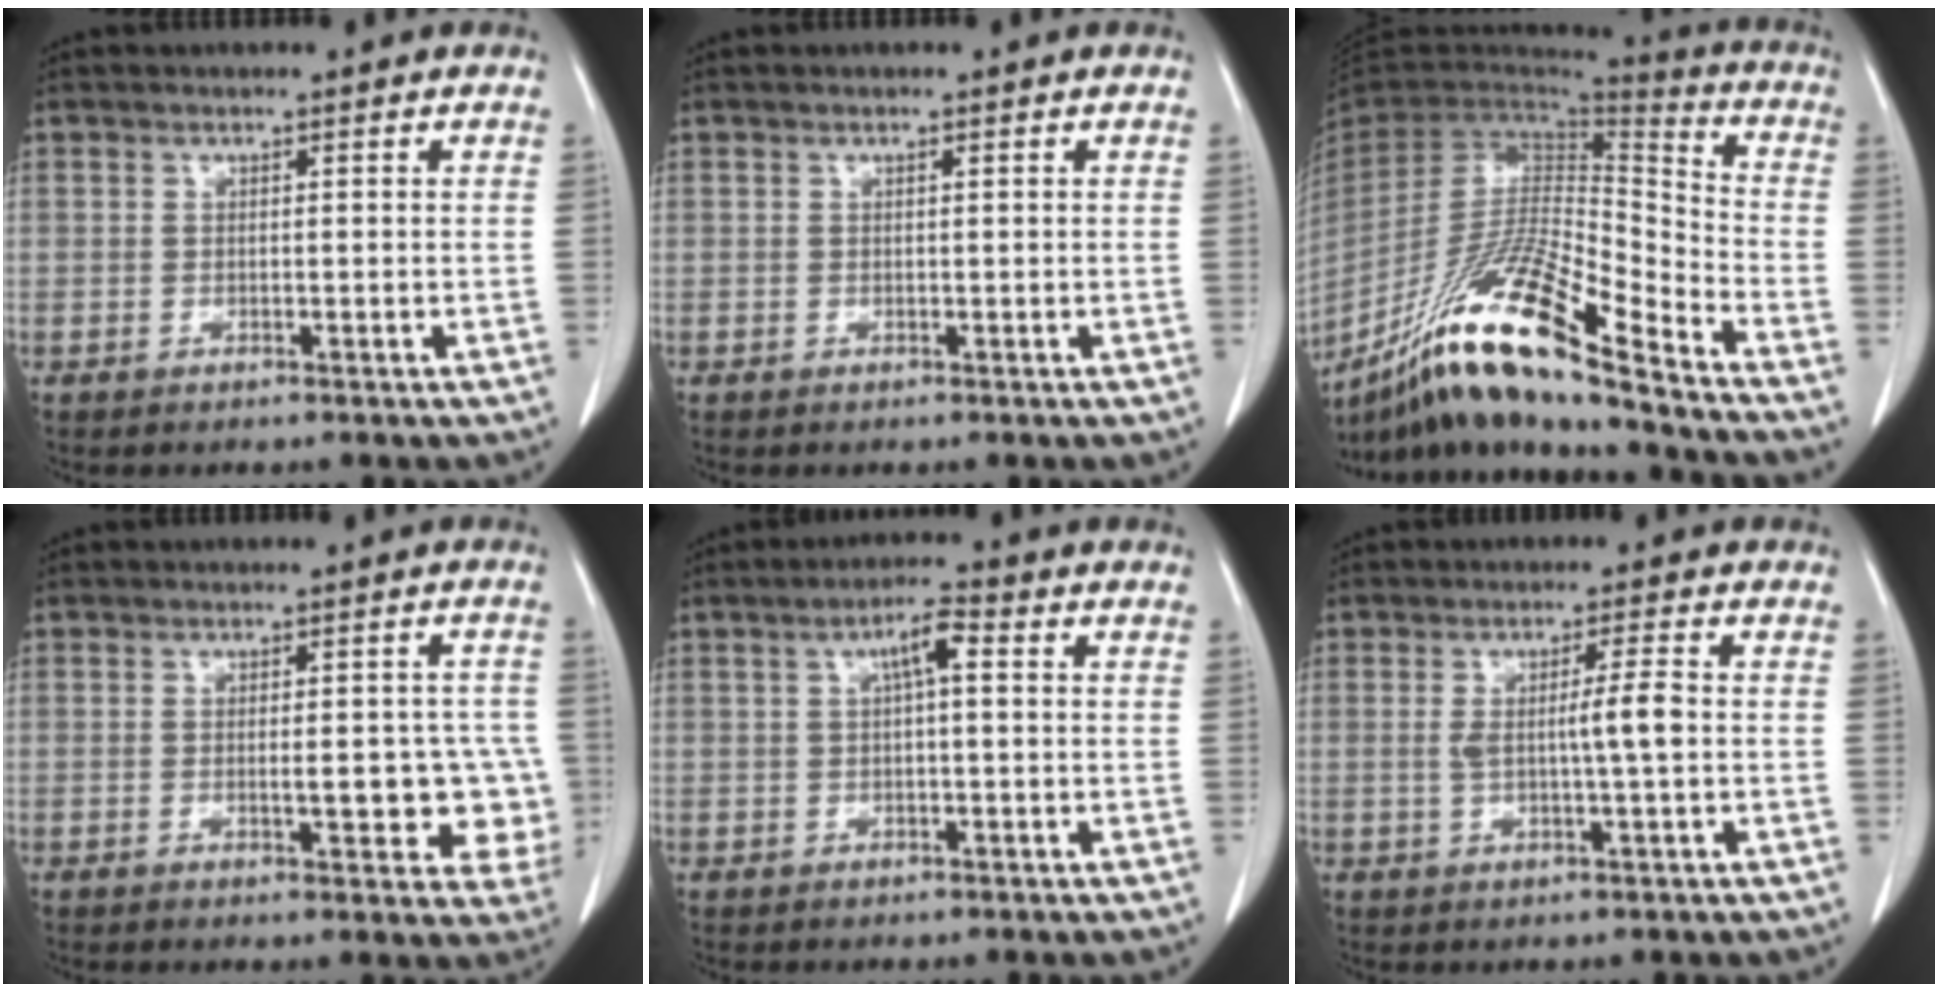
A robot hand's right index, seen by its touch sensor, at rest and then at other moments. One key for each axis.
{"total": 0.0}
{"total": 20.9, "fx": -14.8, "fy": 1.0, "fz": 14.7, "tx": -0.295, "ty": -0.033, "tz": -0.277}
{"total": 8.0, "fx": -1.4, "fy": 2.9, "fz": 7.3, "tx": -0.077, "ty": 0.008, "tz": -0.017}
{"total": 4.0, "fx": 0.9, "fy": 0.7, "fz": 3.8, "tx": -0.068, "ty": 0.013, "tz": 0.013}
{"total": 4.5, "fx": -0.1, "fy": -0.3, "fz": 4.5, "tx": -0.082, "ty": -0.002, "tz": -0.001}